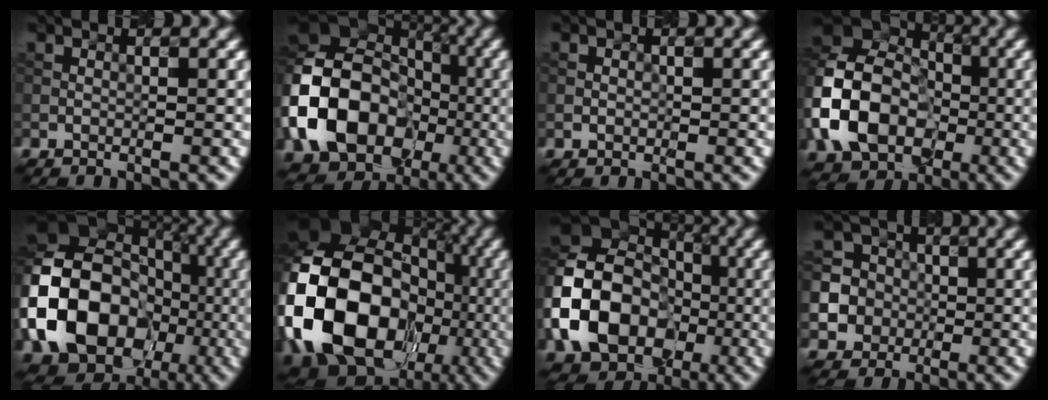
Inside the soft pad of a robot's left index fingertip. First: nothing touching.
{"total": 16.3, "force": [-3.7, 12.7, 9.5], "torque": [-0.190, 0.011, -0.080]}
{"total": 0.7, "force": [-0.1, 0.6, 0.1], "torque": [0.002, -0.001, -0.002]}
{"total": 11.7, "force": [-2.5, 9.0, 7.0], "torque": [-0.134, 0.009, -0.064]}
{"total": 18.5, "force": [-4.1, 14.5, 10.8], "torque": [-0.211, 0.011, -0.079]}
{"total": 20.4, "force": [-4.1, 15.3, 12.8], "torque": [-0.268, -0.002, -0.071]}
{"total": 14.0, "force": [-3.2, 10.9, 8.3], "torque": [-0.165, 0.005, -0.070]}
{"total": 8.6, "force": [-2.2, 8.2, 1.5], "torque": [-0.050, -0.005, -0.055]}